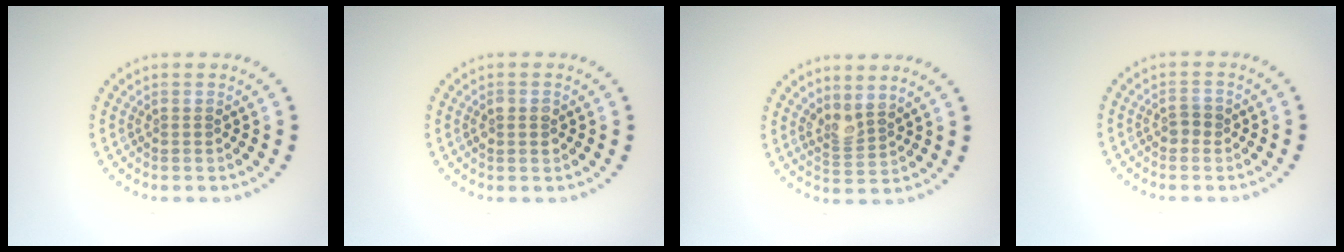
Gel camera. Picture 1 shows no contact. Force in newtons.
{"total": 1.3, "press": 1.3, "slide": 0.1}
{"total": 2.1, "press": 1.5, "slide": 1.4}
{"total": 1.1, "press": 1.1, "slide": 0.2}